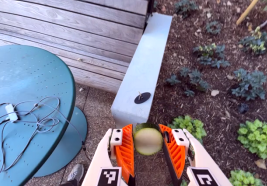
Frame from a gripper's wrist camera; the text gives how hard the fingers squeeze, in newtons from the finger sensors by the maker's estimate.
{"total": 11.0, "left": 11.0, "right": 11.0}